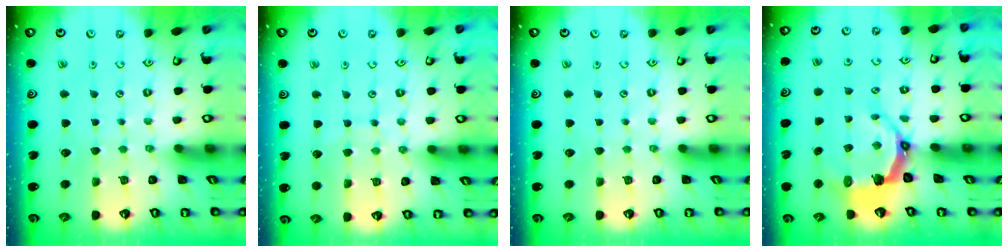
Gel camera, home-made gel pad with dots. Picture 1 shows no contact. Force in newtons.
{"total": 6.7, "press": 6.6, "slide": 0.6}
{"total": 0.0}
{"total": 8.0, "press": 6.3, "slide": 5.0}